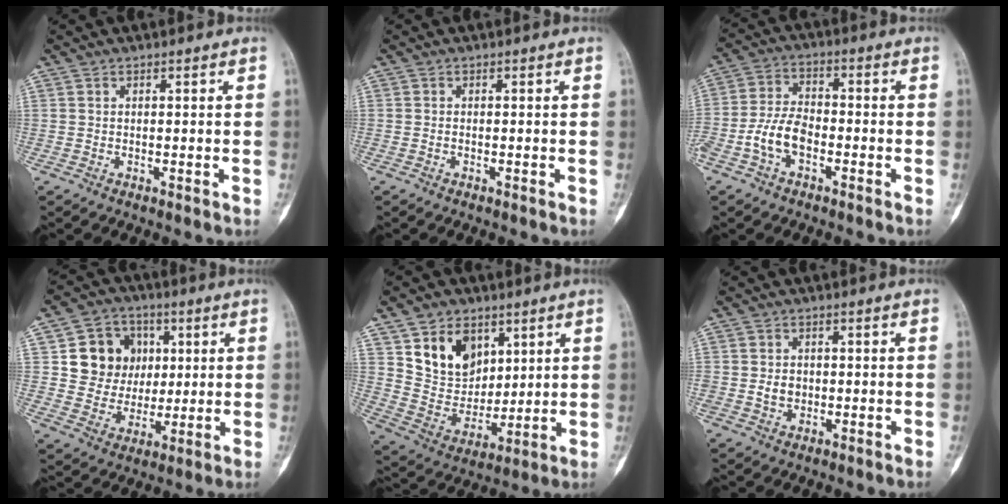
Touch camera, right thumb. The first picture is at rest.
{"total": 0.0}
{"total": 7.5, "force": [-3.0, 4.4, 5.3], "torque": [-0.104, 0.031, -0.064]}
{"total": 12.4, "force": [2.8, 11.1, 4.7], "torque": [-0.027, -0.001, 0.053]}
{"total": 13.5, "force": [6.4, 9.9, 6.6], "torque": [-0.075, -0.042, 0.130]}
{"total": 2.9, "force": [-0.2, 2.5, 1.6], "torque": [-0.013, 0.005, -0.001]}